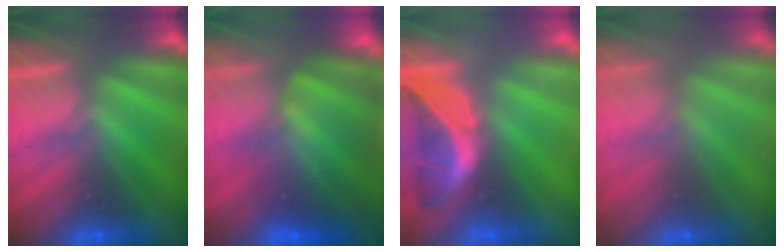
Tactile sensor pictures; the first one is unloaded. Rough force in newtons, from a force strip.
{"total": 7.2}
{"total": 1.8}
{"total": 9.4}